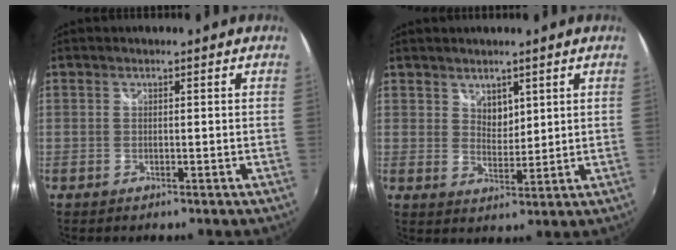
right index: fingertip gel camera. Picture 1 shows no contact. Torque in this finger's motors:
{"motor_torque": [0.08, 0.16, 0.04, 0.00]}